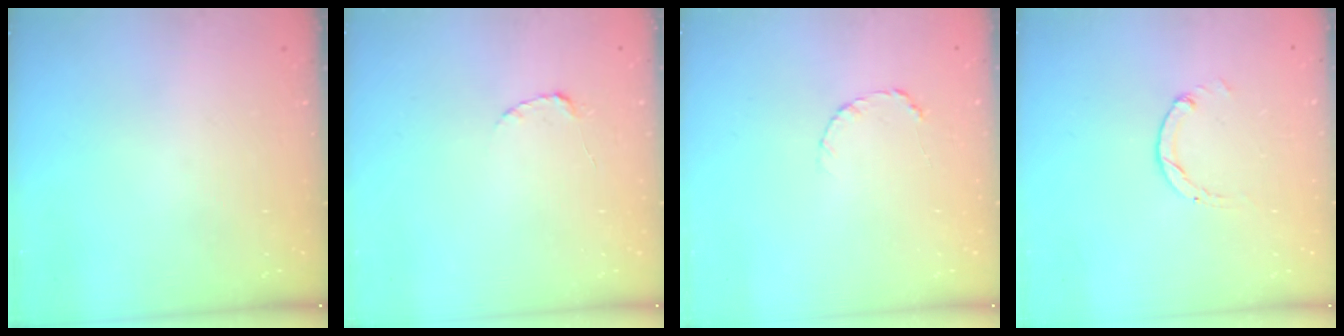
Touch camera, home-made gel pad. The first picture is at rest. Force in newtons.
{"total": 2.2, "press": 2.2, "slide": 0.3}
{"total": 3.5, "press": 3.5, "slide": 0.4}
{"total": 0.0}